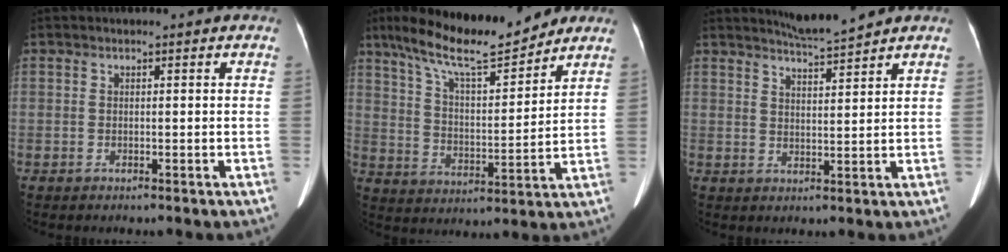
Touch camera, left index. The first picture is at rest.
{"total": 15.2, "force": [12.3, 2.6, 8.4], "torque": [-0.146, 0.007, 0.211]}
{"total": 4.6, "force": [4.4, -1.0, 1.1], "torque": [-0.025, -0.009, 0.076]}